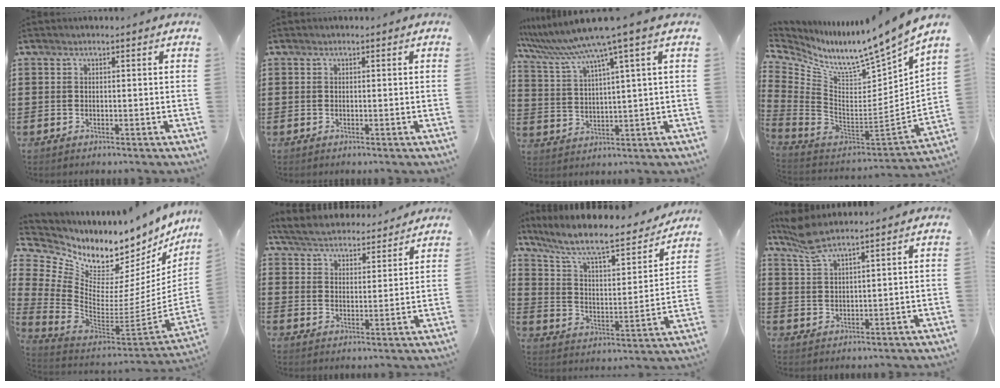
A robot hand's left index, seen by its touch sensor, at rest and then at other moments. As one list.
[{"total": 0.0}, {"total": 8.0, "force": [5.5, -0.7, 5.7], "torque": [-0.140, -0.038, 0.087]}, {"total": 9.4, "force": [7.9, -0.2, 5.2], "torque": [-0.110, -0.083, 0.116]}, {"total": 6.5, "force": [6.1, 1.9, 0.7], "torque": [-0.057, -0.088, 0.103]}, {"total": 5.0, "force": [4.9, 0.9, 0.6], "torque": [-0.036, -0.023, 0.085]}, {"total": 9.2, "force": [7.6, 1.1, 5.0], "torque": [-0.129, -0.051, 0.126]}, {"total": 5.0, "force": [4.2, 0.5, 2.8], "torque": [-0.065, -0.007, 0.076]}]